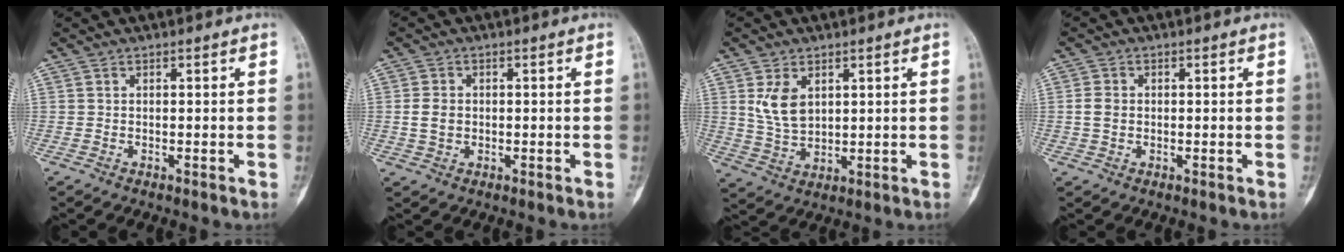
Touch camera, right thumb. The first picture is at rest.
{"total": 3.4, "force": [-0.1, 2.7, 2.0], "torque": [-0.030, 0.004, 0.001]}
{"total": 6.6, "force": [2.3, 4.2, 4.6], "torque": [-0.071, -0.013, 0.054]}
{"total": 2.7, "force": [0.0, 2.1, 1.6], "torque": [-0.025, 0.005, -0.001]}